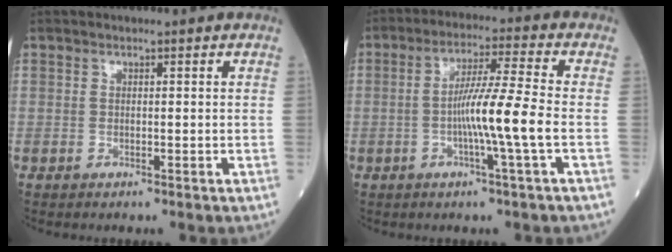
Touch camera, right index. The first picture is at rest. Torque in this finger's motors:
{"motor_torque": [1.31, -0.22, 0.73, 0.20]}